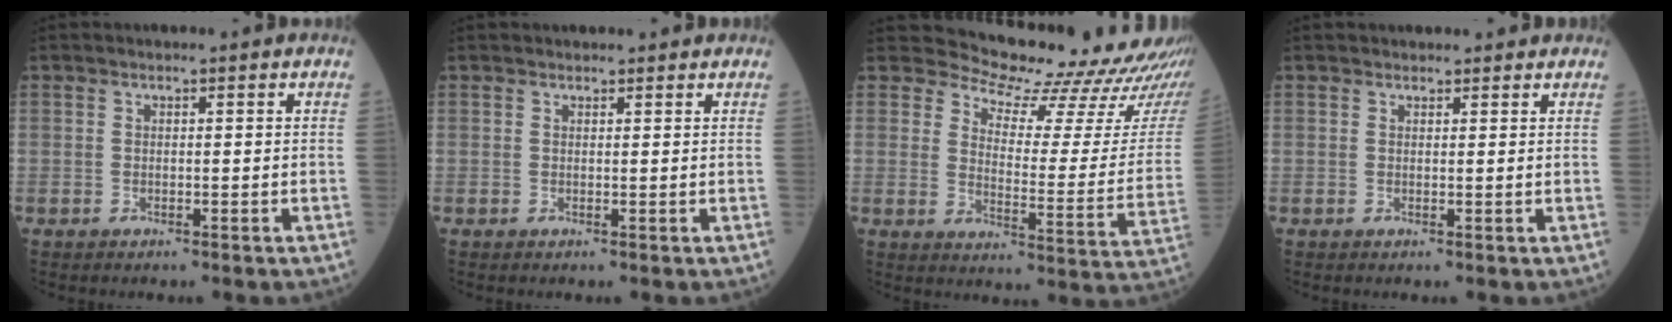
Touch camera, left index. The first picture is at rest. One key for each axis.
{"total": 1.7, "fx": 1.6, "fy": 0.6, "fz": 0.2, "tx": -0.006, "ty": 0.010, "tz": 0.015}
{"total": 20.0, "fx": 19.5, "fy": 2.6, "fz": 3.8, "tx": -0.053, "ty": -0.125, "tz": 0.212}
{"total": 2.9, "fx": 2.6, "fy": 1.1, "fz": 0.5, "tx": -0.004, "ty": 0.012, "tz": 0.024}